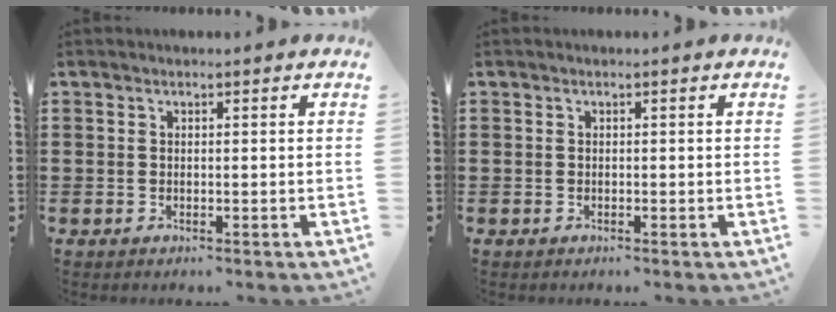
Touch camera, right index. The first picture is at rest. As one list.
[{"total": 0.0}]